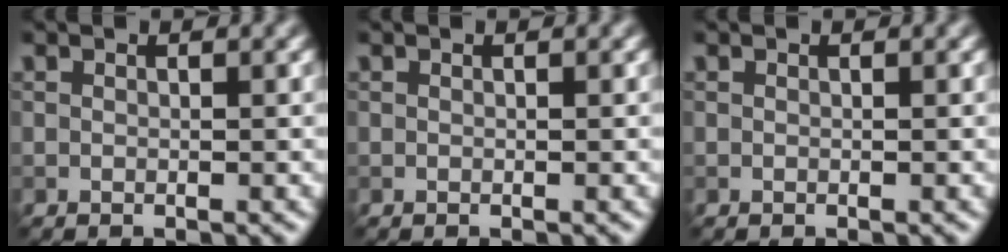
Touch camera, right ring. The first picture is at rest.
{"total": 0.0}
{"total": 0.0}